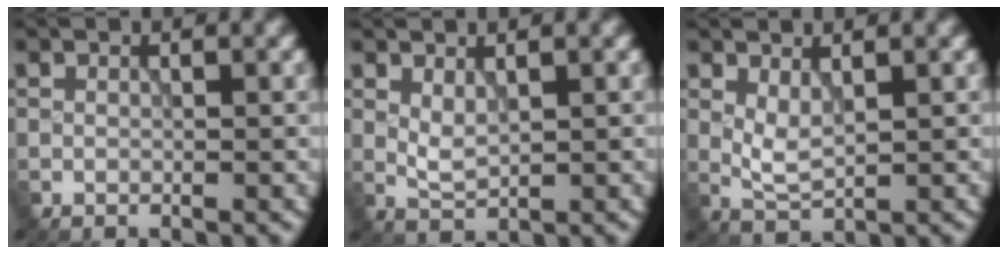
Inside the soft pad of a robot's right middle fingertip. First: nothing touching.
{"total": 1.7, "force": [0.7, 0.7, 1.4], "torque": [-0.032, -0.002, 0.019]}
{"total": 2.1, "force": [0.8, 0.8, 1.8], "torque": [-0.043, -0.004, 0.021]}